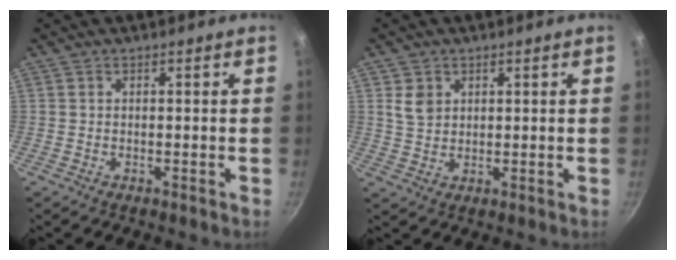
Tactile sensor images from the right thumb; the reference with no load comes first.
{"total": 4.0, "force": [1.4, 3.3, 1.8], "torque": [-0.019, -0.001, 0.029]}